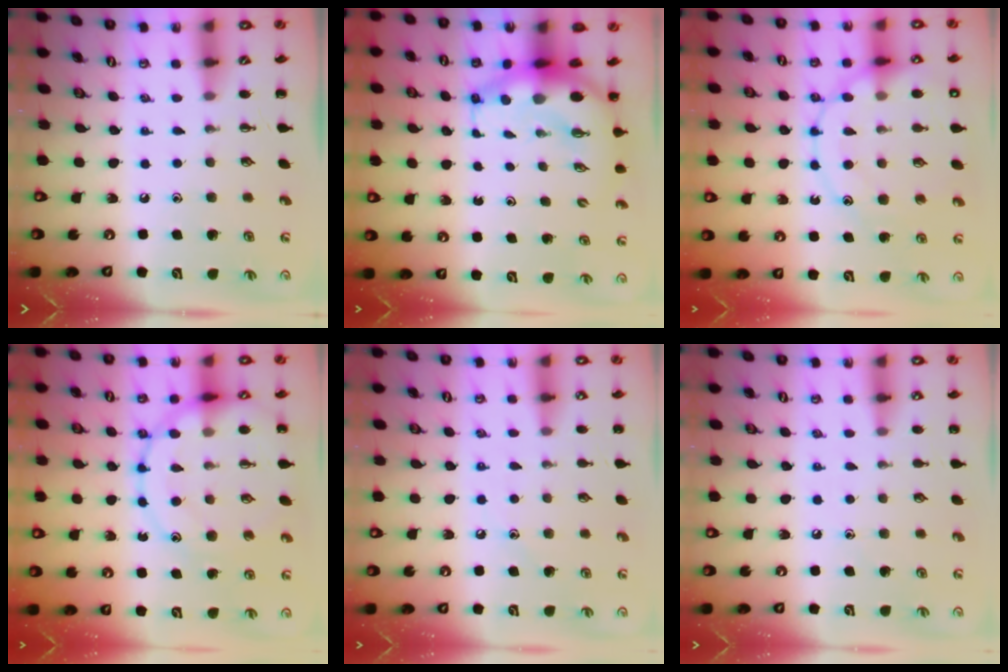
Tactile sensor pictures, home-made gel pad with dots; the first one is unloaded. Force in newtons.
{"total": 7.5, "press": 7.2, "slide": 2.1}
{"total": 16.5, "press": 16.3, "slide": 2.2}
{"total": 18.8, "press": 18.7, "slide": 1.9}
{"total": 6.8, "press": 6.6, "slide": 1.7}
{"total": 5.7, "press": 5.4, "slide": 1.8}